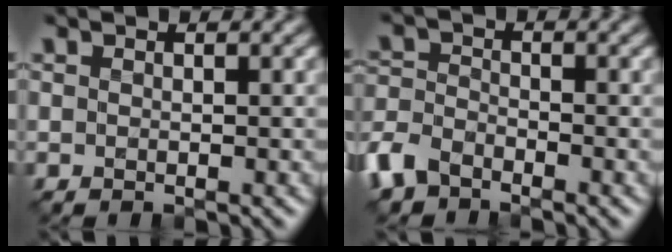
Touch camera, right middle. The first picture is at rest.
{"total": 4.0, "force": [-3.0, 2.2, 1.6], "torque": [-0.040, -0.004, -0.074]}